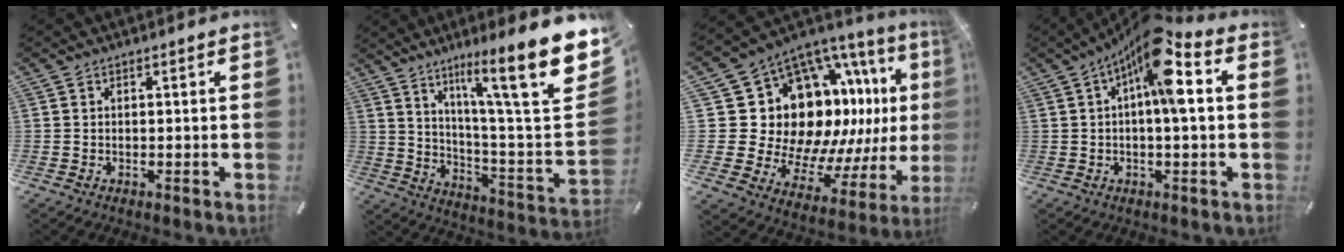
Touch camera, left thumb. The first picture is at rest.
{"total": 20.3, "force": [11.8, 3.3, 16.2], "torque": [-0.239, -0.093, 0.174]}
{"total": 21.2, "force": [4.6, 16.3, 12.8], "torque": [-0.232, -0.089, 0.134]}
{"total": 12.8, "force": [3.1, 3.9, 11.8], "torque": [-0.191, -0.018, 0.048]}